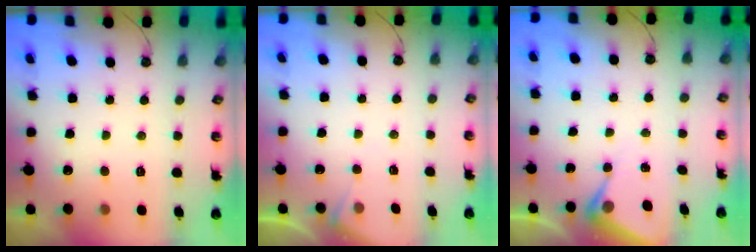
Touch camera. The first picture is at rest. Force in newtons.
{"total": 4.0, "press": 3.9, "slide": 0.6}
{"total": 6.1, "press": 6.1, "slide": 0.3}